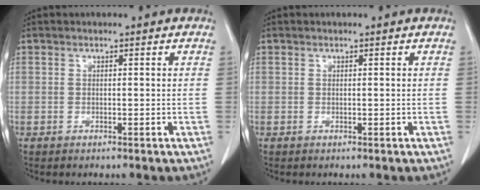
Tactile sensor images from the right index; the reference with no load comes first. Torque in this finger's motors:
{"motor_torque": [0.00, 0.00, 0.00, 0.00]}